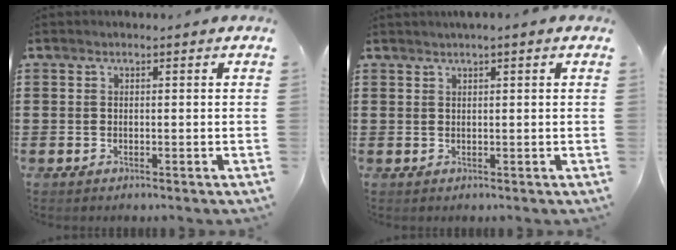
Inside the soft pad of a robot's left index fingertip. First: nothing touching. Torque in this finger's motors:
{"motor_torque": [2.14, 0.00, 0.35, 0.02]}